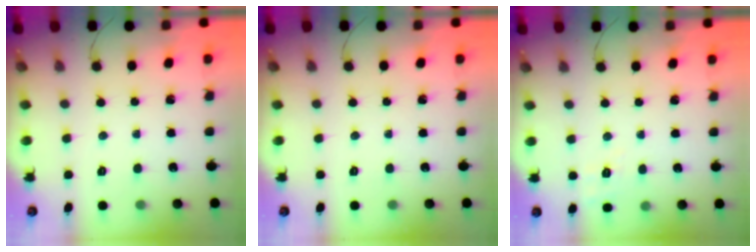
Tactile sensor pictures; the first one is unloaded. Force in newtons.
{"total": 0.0}
{"total": 3.3, "press": 2.7, "slide": 1.9}